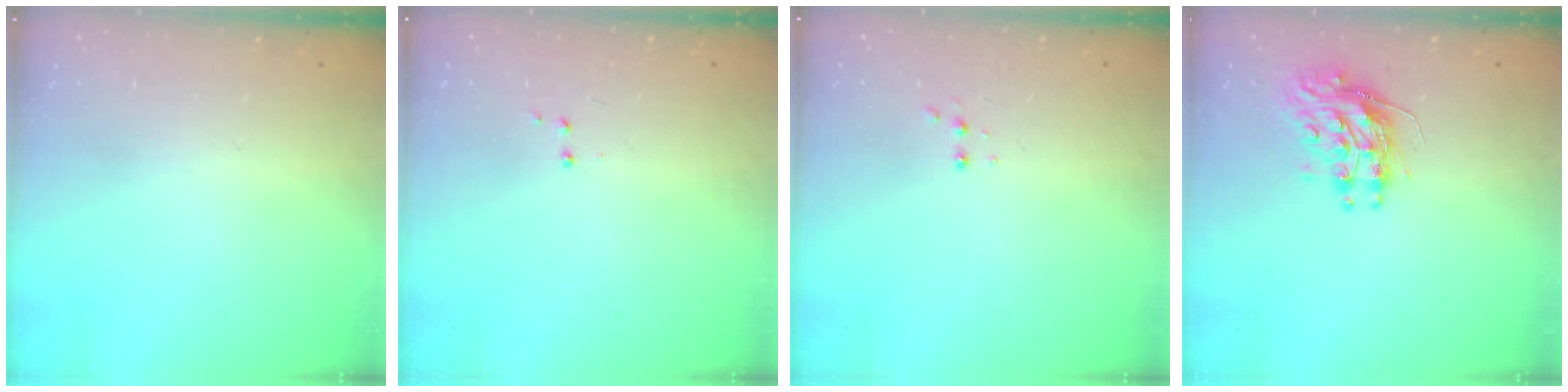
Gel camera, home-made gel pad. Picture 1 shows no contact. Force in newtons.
{"total": 2.9, "press": 2.8, "slide": 0.7}
{"total": 2.5, "press": 2.4, "slide": 0.8}
{"total": 9.6, "press": 9.6, "slide": 0.3}